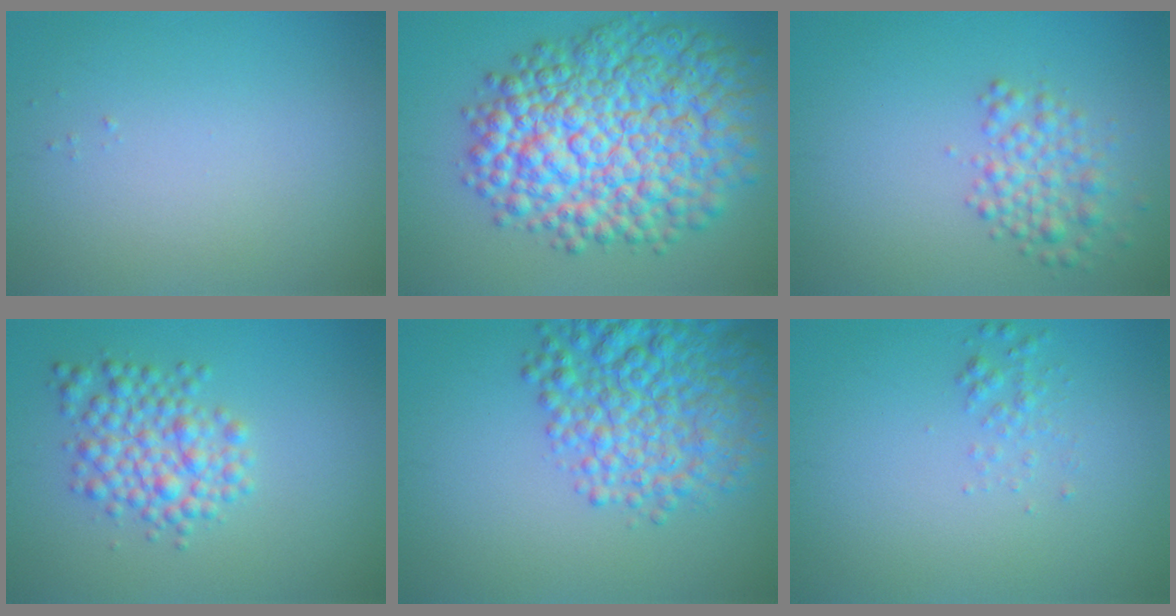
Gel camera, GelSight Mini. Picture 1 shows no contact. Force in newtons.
{"total": 12.9, "press": 12.8, "slide": 0.3}
{"total": 2.9, "press": 2.9, "slide": 0.1}
{"total": 4.1, "press": 4.1, "slide": 0.1}
{"total": 7.8, "press": 7.8, "slide": 0.3}
{"total": 1.1, "press": 1.1, "slide": 0.0}